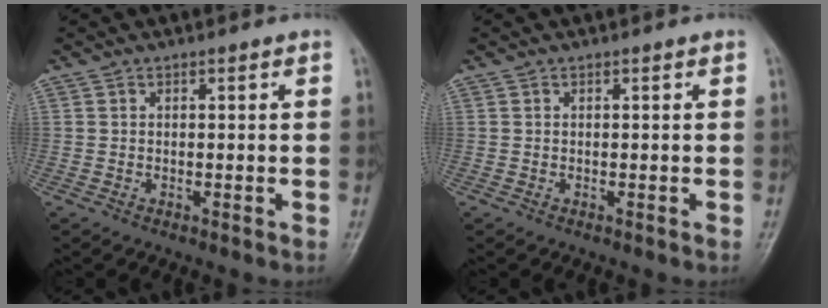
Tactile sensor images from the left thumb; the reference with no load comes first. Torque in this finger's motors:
{"motor_torque": [0.00, 0.00, 0.02, -0.02, 0.00]}